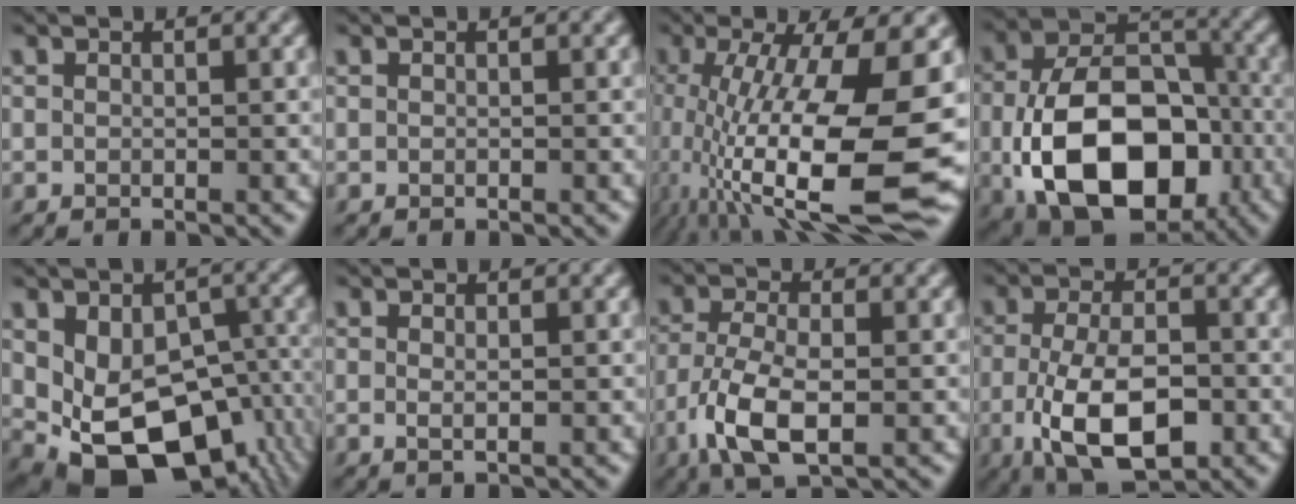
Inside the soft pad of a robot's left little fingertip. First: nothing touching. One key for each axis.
{"total": 0.0}
{"total": 15.5, "fx": -3.1, "fy": 4.4, "fz": 14.5, "tx": -0.243, "ty": -0.008, "tz": -0.050}
{"total": 14.5, "fx": -3.8, "fy": 9.5, "fz": 10.2, "tx": -0.185, "ty": -0.039, "tz": -0.061}
{"total": 14.1, "fx": -4.8, "fy": 9.1, "fz": 9.5, "tx": -0.139, "ty": -0.029, "tz": -0.044}
{"total": 0.9, "fx": -0.1, "fy": 0.3, "fz": 0.8, "tx": -0.018, "ty": -0.002, "tz": -0.001}
{"total": 6.2, "fx": -2.4, "fy": 2.7, "fz": 5.1, "tx": -0.116, "ty": -0.006, "tz": -0.046}
{"total": 8.3, "fx": -2.8, "fy": 3.9, "fz": 6.7, "tx": -0.143, "ty": -0.011, "tz": -0.050}